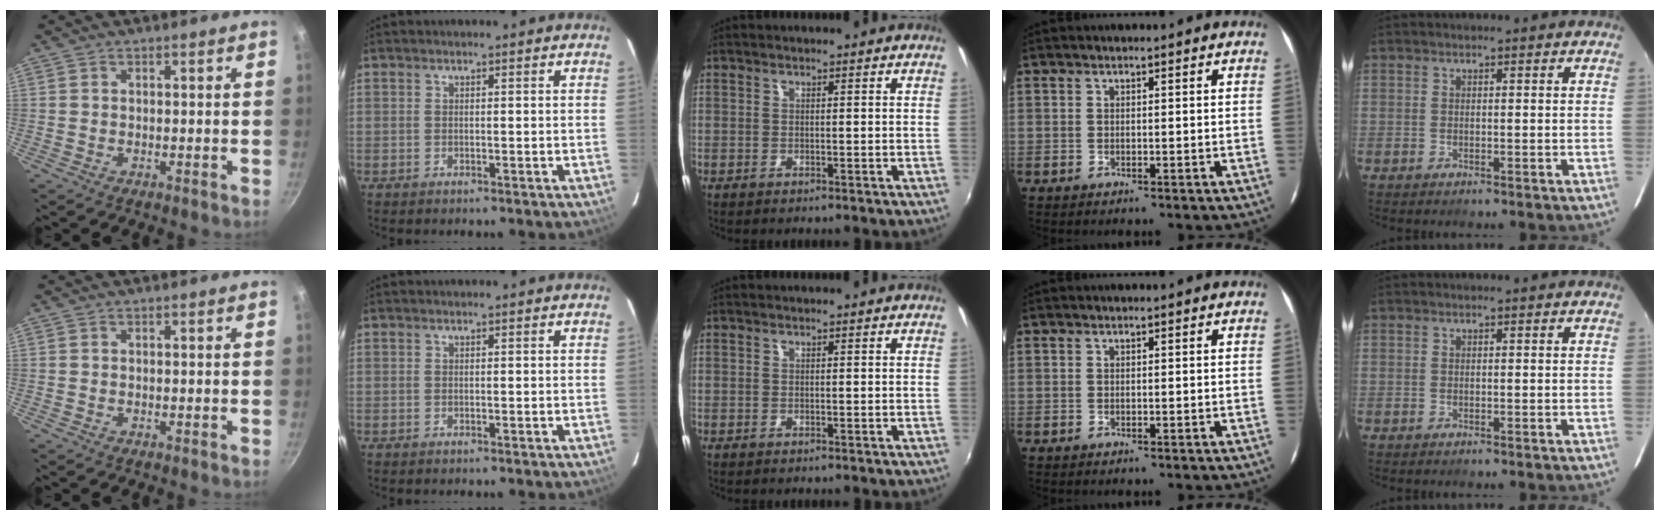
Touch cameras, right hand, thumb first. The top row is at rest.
{}